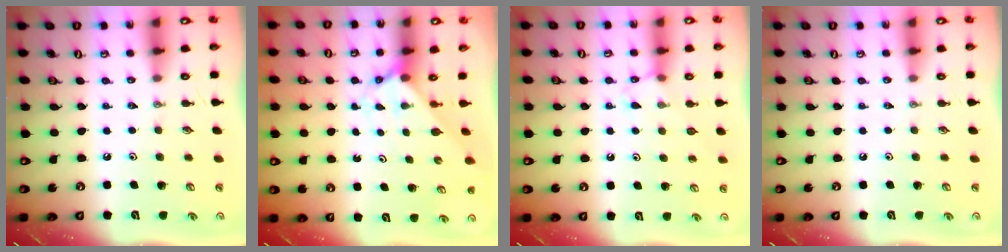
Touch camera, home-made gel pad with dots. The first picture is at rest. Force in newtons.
{"total": 2.6, "press": 2.6, "slide": 0.3}
{"total": 6.9, "press": 6.9, "slide": 0.6}
{"total": 0.0}